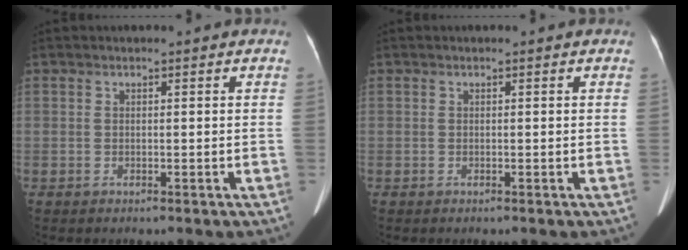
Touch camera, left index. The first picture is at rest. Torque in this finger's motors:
{"motor_torque": [0.00, 0.00, 0.00, 0.00]}